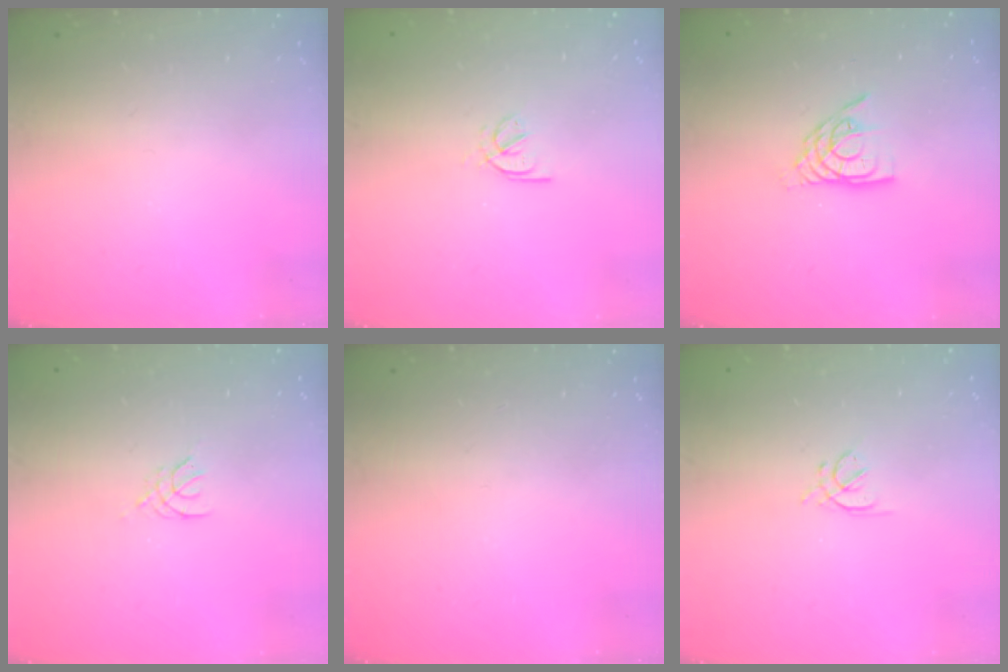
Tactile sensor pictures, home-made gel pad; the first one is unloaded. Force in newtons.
{"total": 2.9, "press": 2.8, "slide": 0.8}
{"total": 9.6, "press": 9.5, "slide": 0.9}
{"total": 2.0, "press": 1.9, "slide": 0.4}
{"total": 0.0}
{"total": 2.5, "press": 2.4, "slide": 0.6}